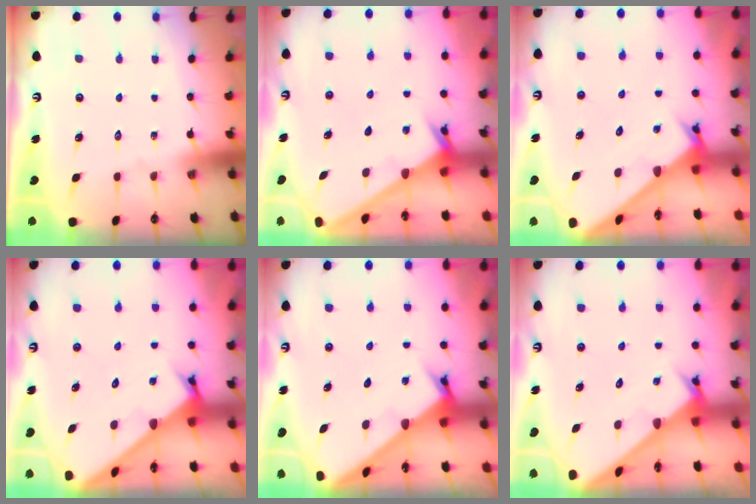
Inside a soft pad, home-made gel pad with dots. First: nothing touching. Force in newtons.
{"total": 2.4, "press": 2.4, "slide": 0.2}
{"total": 2.6, "press": 2.6, "slide": 0.3}
{"total": 2.4, "press": 2.4, "slide": 0.2}
{"total": 2.5, "press": 2.5, "slide": 0.3}
{"total": 2.4, "press": 2.4, "slide": 0.1}